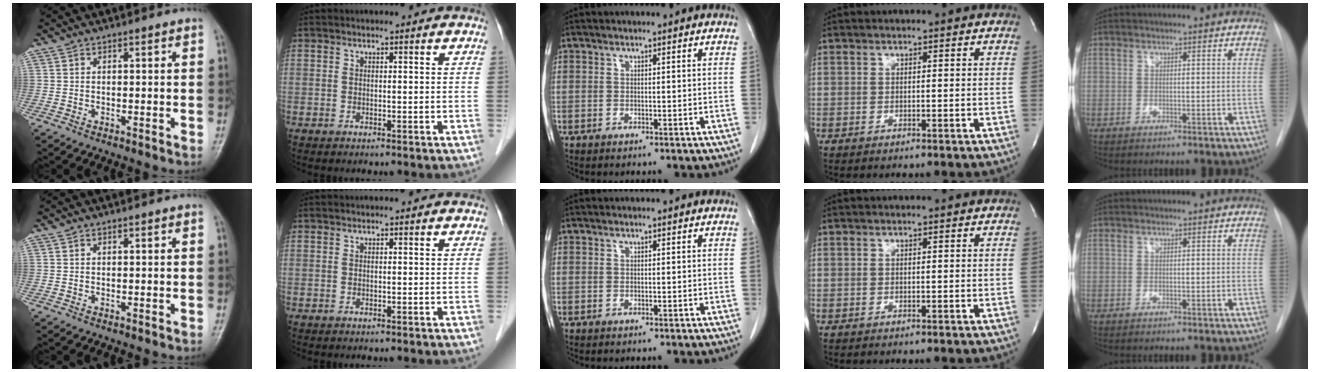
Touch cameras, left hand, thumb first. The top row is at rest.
{}